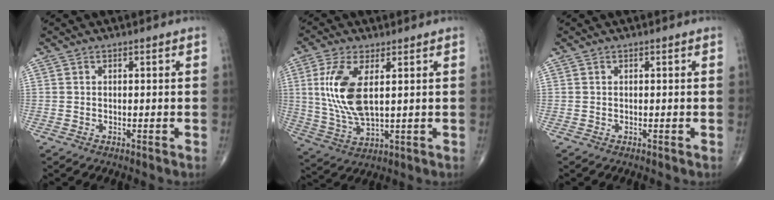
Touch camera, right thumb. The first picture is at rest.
{"total": 12.0, "force": [2.6, 5.1, 10.5], "torque": [-0.233, -0.012, 0.060]}
{"total": 0.0}